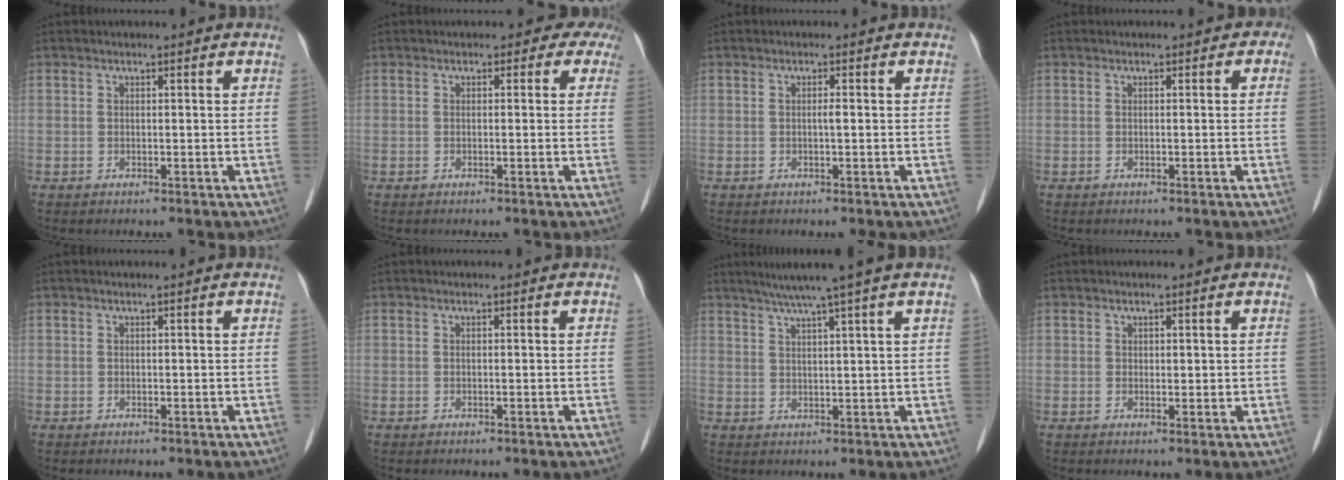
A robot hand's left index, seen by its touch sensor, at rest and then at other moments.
{"total": 2.3, "force": [1.1, 1.9, 0.8], "torque": [0.008, 0.000, -0.011]}
{"total": 0.6, "force": [-0.1, 0.0, 0.6], "torque": [-0.013, 0.000, -0.001]}
{"total": 0.9, "force": [-0.2, 0.8, 0.4], "torque": [0.011, 0.009, -0.011]}
{"total": 0.0}
{"total": 0.0}
{"total": 6.5, "force": [4.7, -1.7, 4.2], "torque": [-0.063, 0.015, 0.074]}
{"total": 0.7, "force": [0.4, 0.5, 0.3], "torque": [-0.001, -0.002, 0.006]}